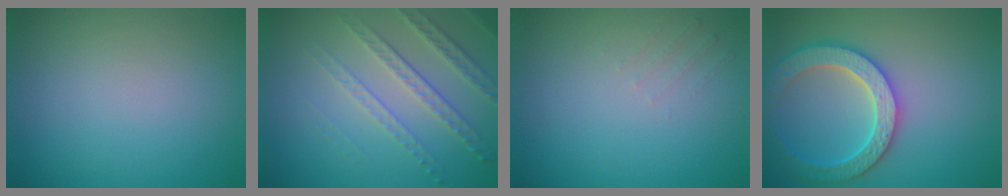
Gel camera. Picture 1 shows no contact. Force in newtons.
{"total": 3.5, "press": 3.1, "slide": 1.6}
{"total": 0.8, "press": 0.8, "slide": 0.2}
{"total": 5.4, "press": 5.0, "slide": 1.9}